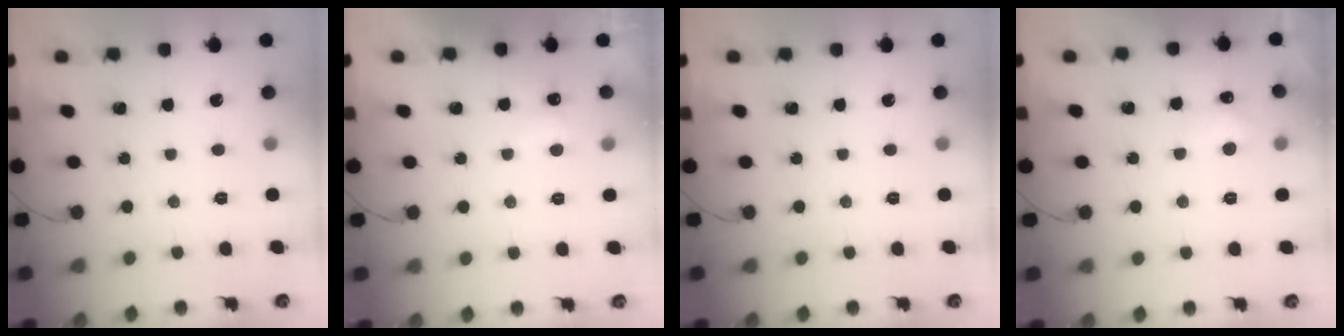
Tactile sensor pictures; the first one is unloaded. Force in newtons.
{"total": 2.5, "press": 2.4, "slide": 0.5}
{"total": 0.0}
{"total": 5.1, "press": 4.9, "slide": 1.3}